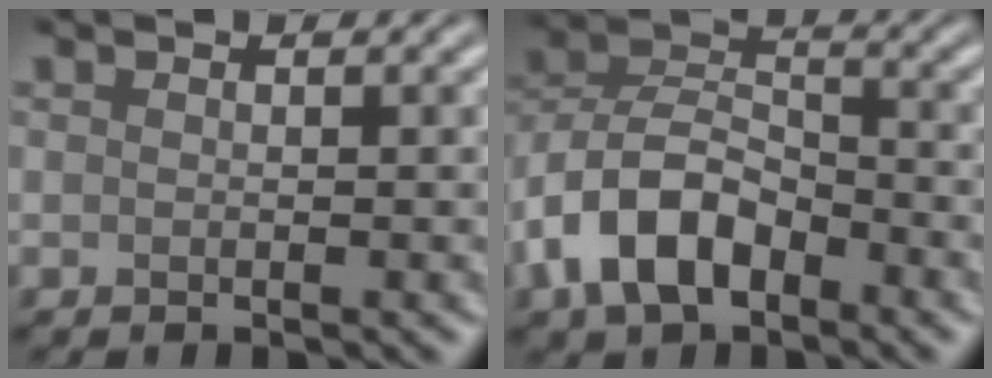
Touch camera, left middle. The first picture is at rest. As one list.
[{"total": 7.6, "force": [-3.8, 4.4, 4.9], "torque": [-0.096, 0.009, -0.082]}]